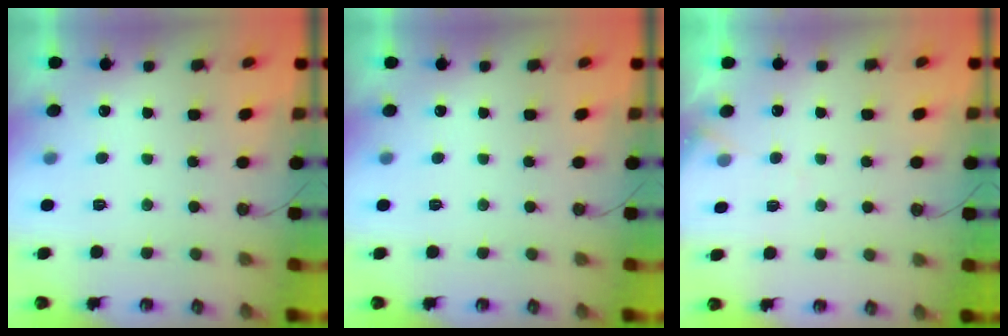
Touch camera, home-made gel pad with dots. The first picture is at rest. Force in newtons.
{"total": 0.0}
{"total": 5.8, "press": 5.8, "slide": 0.7}